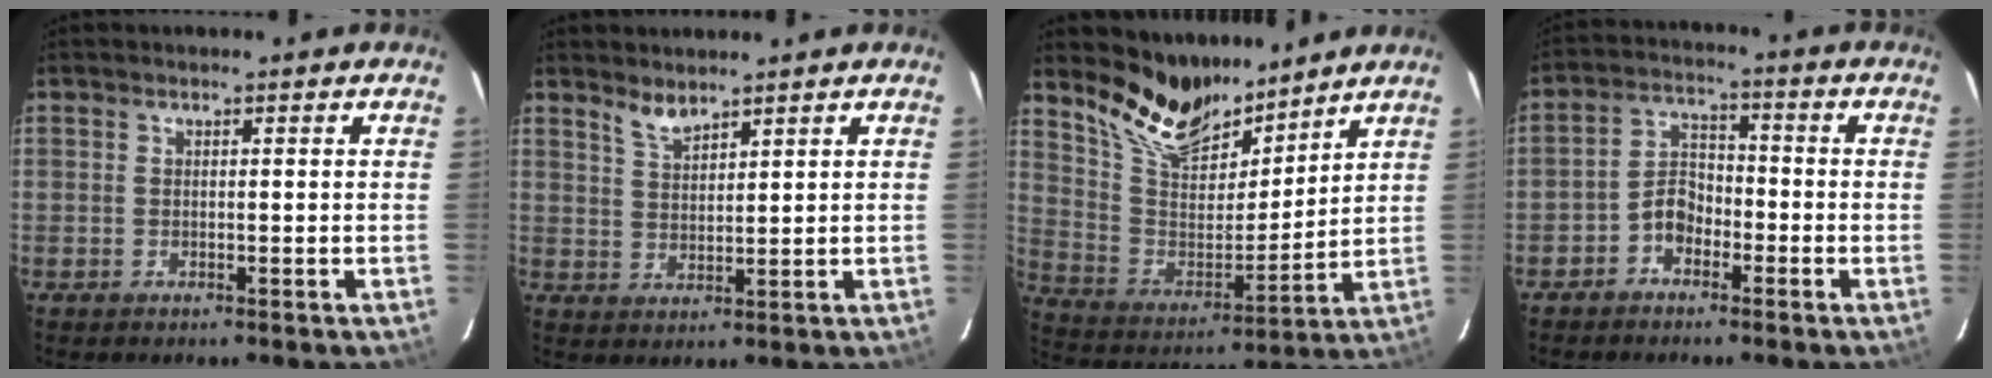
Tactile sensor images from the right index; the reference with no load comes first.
{"total": 3.4, "force": [3.0, 0.8, 1.4], "torque": [-0.027, 0.003, 0.059]}
{"total": 14.5, "force": [12.1, 5.5, 5.9], "torque": [-0.133, -0.001, 0.230]}
{"total": 5.1, "force": [-3.1, 3.4, 2.2], "torque": [-0.047, 0.017, -0.057]}